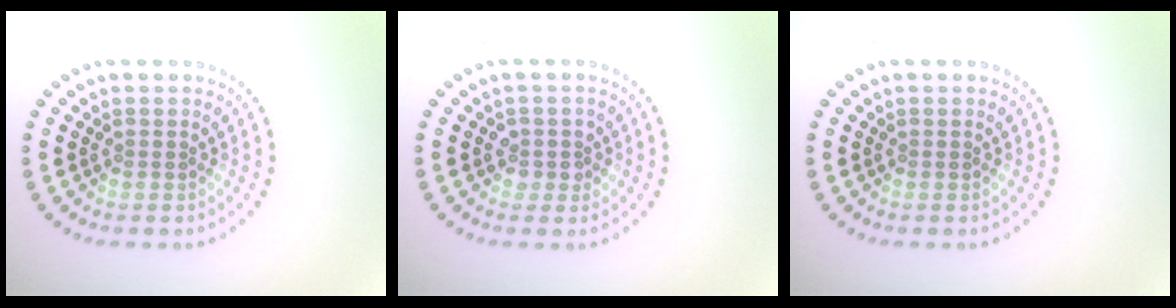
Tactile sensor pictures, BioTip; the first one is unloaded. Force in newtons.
{"total": 1.5, "press": 1.4, "slide": 0.5}
{"total": 0.0}